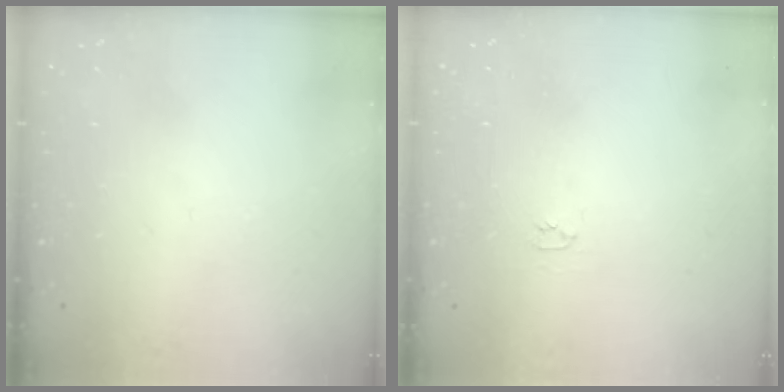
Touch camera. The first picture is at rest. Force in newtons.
{"total": 2.0, "press": 2.0, "slide": 0.3}